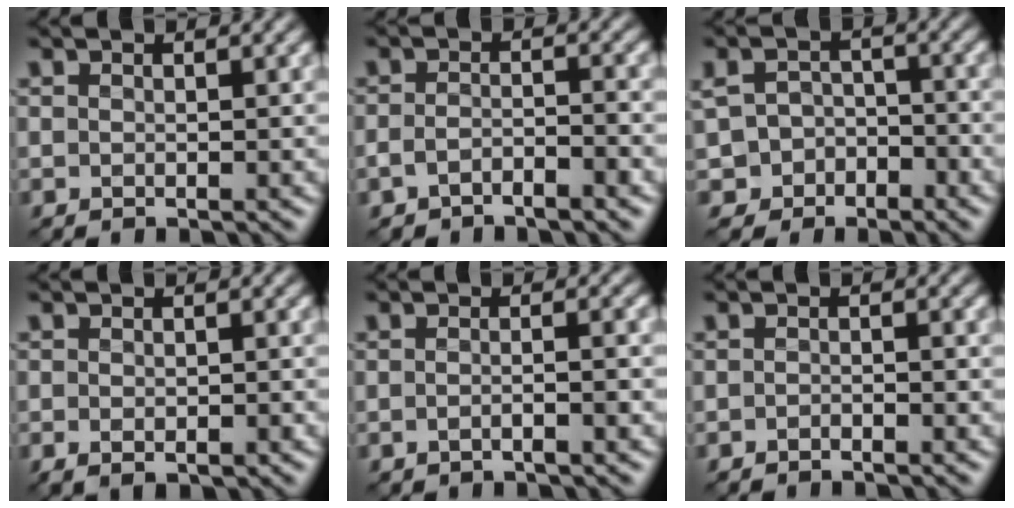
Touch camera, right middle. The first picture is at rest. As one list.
[{"total": 2.1, "force": [-1.6, 0.6, 1.2], "torque": [-0.024, 0.004, -0.034]}, {"total": 3.3, "force": [-2.2, 2.4, 0.4], "torque": [0.007, 0.010, -0.036]}, {"total": 2.2, "force": [-0.6, 1.3, 1.6], "torque": [-0.013, -0.003, -0.003]}, {"total": 2.0, "force": [-0.9, 0.5, 1.7], "torque": [-0.020, 0.003, -0.018]}, {"total": 0.8, "force": [-0.7, 0.0, 0.4], "torque": [-0.007, 0.003, -0.013]}]